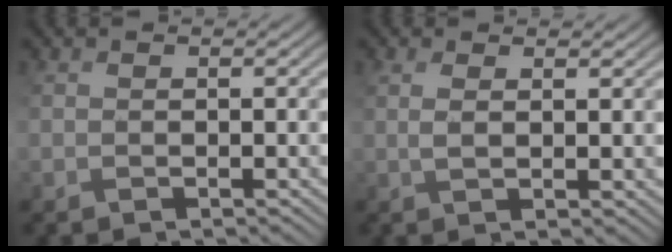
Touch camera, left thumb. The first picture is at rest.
{"total": 2.1, "force": [1.3, 0.2, 1.7], "torque": [-0.033, 0.008, 0.022]}